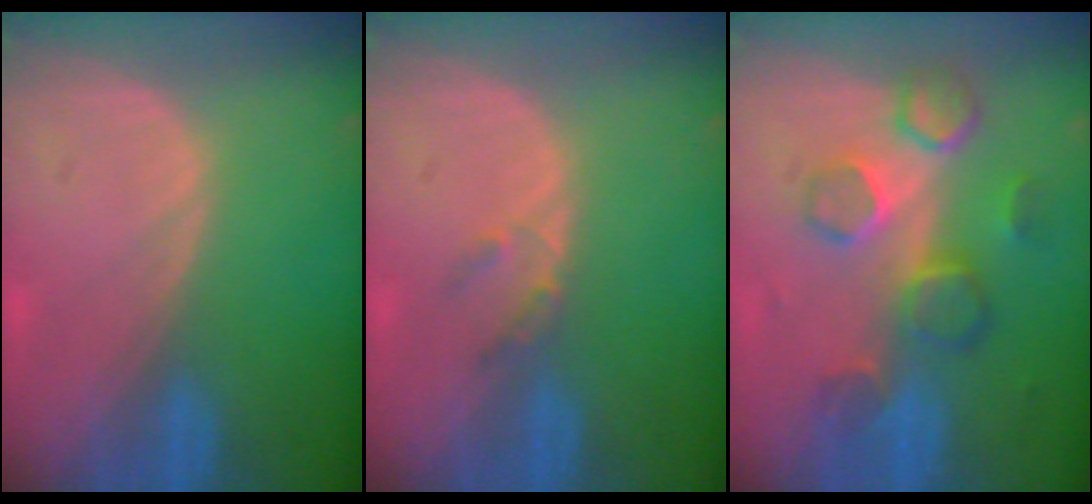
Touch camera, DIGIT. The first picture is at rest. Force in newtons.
{"total": 2.0, "press": 1.8, "slide": 0.9}
{"total": 8.6, "press": 7.7, "slide": 3.7}